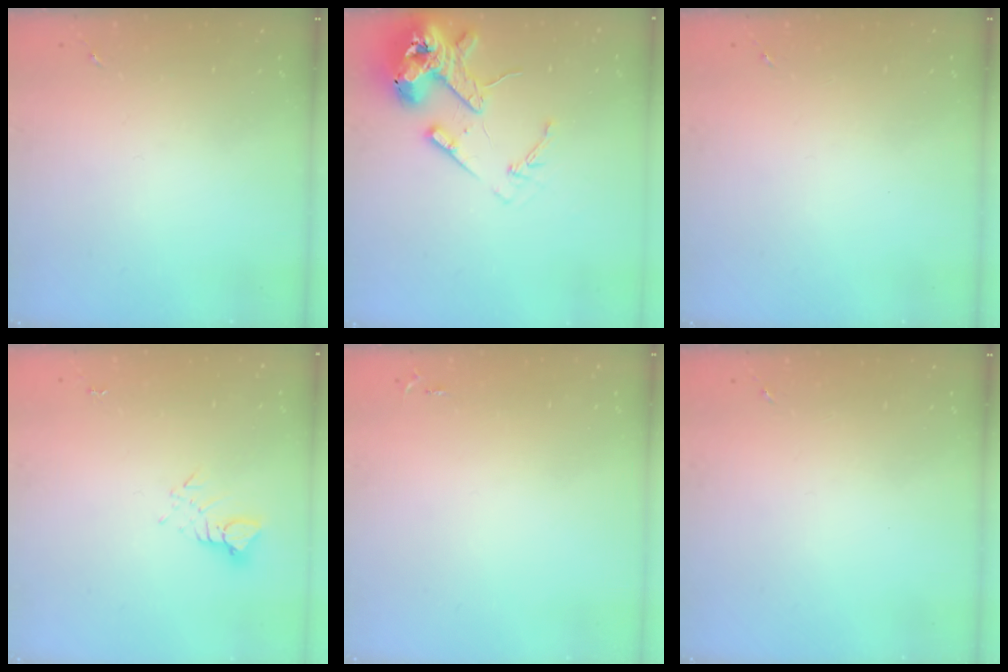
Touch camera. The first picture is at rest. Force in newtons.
{"total": 14.8, "press": 14.6, "slide": 2.1}
{"total": 0.0}
{"total": 3.1, "press": 3.1, "slide": 0.2}
{"total": 2.6, "press": 2.6, "slide": 0.3}
{"total": 0.0}